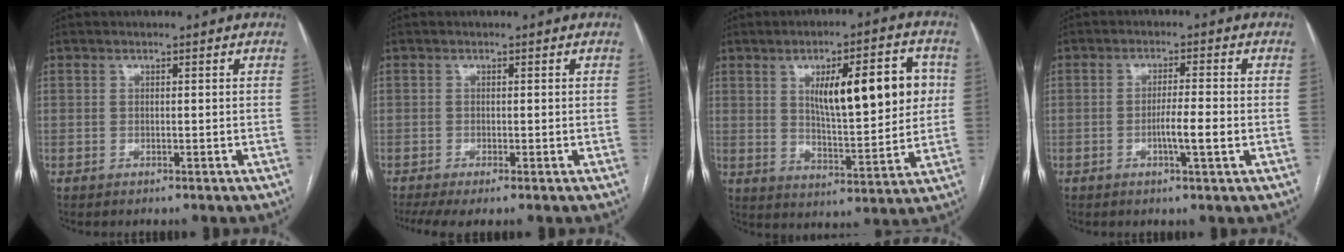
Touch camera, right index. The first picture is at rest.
{"total": 2.8, "force": [-1.9, 0.3, 1.9], "torque": [-0.041, -0.008, -0.038]}
{"total": 15.6, "force": [4.0, 4.3, 14.4], "torque": [-0.209, 0.018, 0.067]}
{"total": 4.5, "force": [-1.2, 0.0, 4.3], "torque": [-0.074, -0.004, -0.021]}